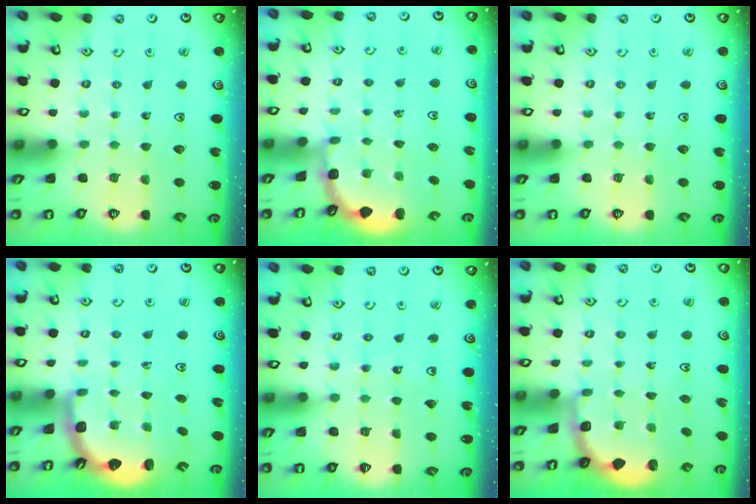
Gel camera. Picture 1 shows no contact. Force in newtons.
{"total": 1.5, "press": 1.5, "slide": 0.2}
{"total": 0.0}
{"total": 2.5, "press": 2.1, "slide": 1.3}
{"total": 3.4, "press": 3.4, "slide": 0.1}
{"total": 1.9, "press": 1.8, "slide": 0.7}